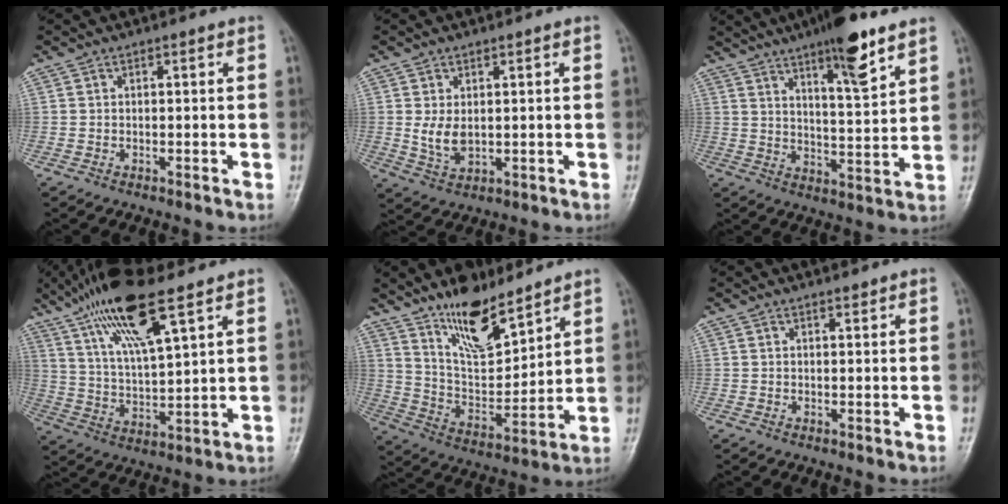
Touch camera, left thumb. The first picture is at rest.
{"total": 4.6, "force": [0.6, 2.8, 3.5], "torque": [-0.060, -0.011, 0.019]}
{"total": 12.6, "force": [8.2, 2.5, 9.2], "torque": [-0.132, -0.044, 0.129]}
{"total": 16.1, "force": [9.7, 4.1, 12.2], "torque": [-0.222, -0.030, 0.187]}
{"total": 11.4, "force": [8.2, 4.8, 6.3], "torque": [-0.081, -0.068, 0.153]}
{"total": 0.8, "force": [0.7, 0.2, 0.2], "torque": [-0.004, -0.006, 0.010]}